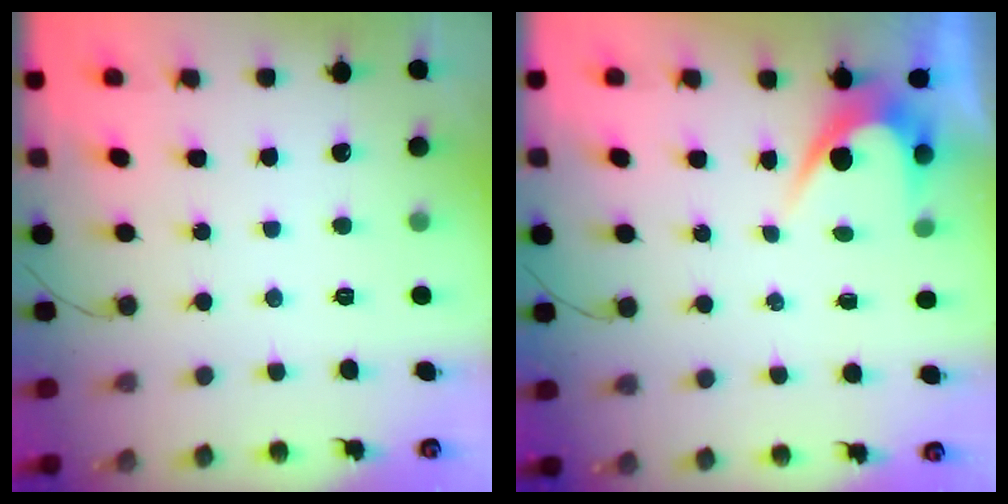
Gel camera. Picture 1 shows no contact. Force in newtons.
{"total": 3.8, "press": 3.8, "slide": 0.2}